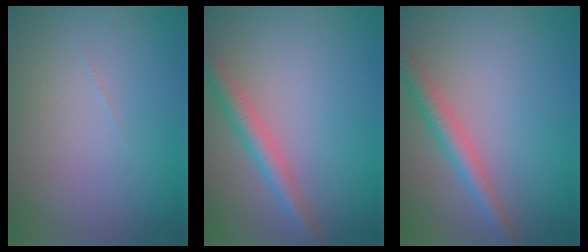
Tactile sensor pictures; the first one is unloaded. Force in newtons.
{"total": 2.9, "press": 2.9, "slide": 0.1}
{"total": 2.9, "press": 2.9, "slide": 0.1}